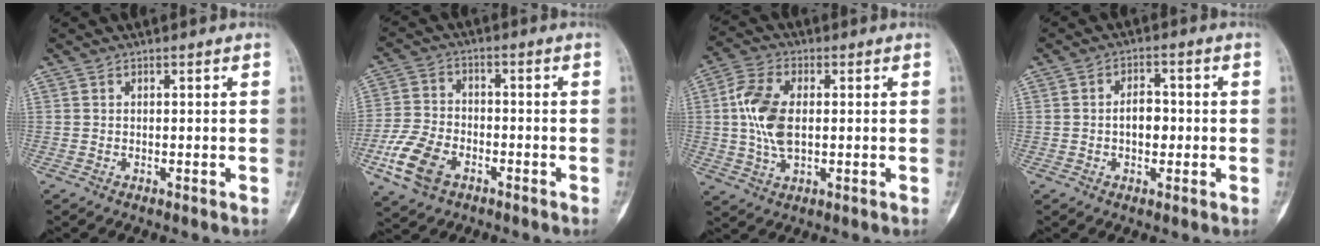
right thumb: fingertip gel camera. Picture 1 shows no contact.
{"total": 10.5, "force": [-4.7, 6.7, 6.5], "torque": [-0.131, 0.016, -0.092]}
{"total": 10.3, "force": [0.7, 5.7, 8.5], "torque": [-0.180, 0.006, 0.013]}
{"total": 4.8, "force": [-0.4, 3.2, 3.6], "torque": [-0.043, 0.013, -0.011]}